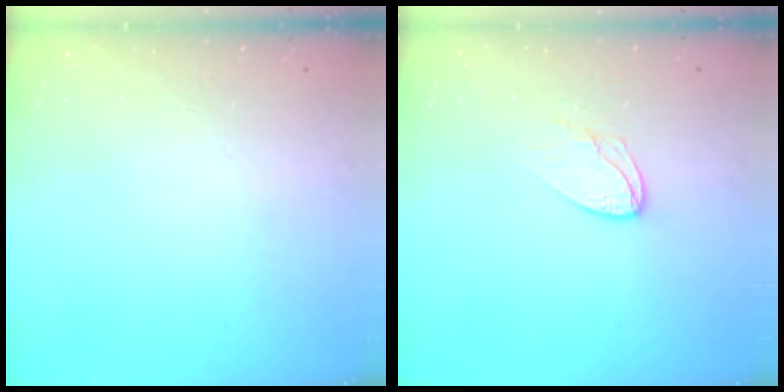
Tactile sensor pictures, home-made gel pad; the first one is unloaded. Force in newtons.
{"total": 5.0, "press": 5.0, "slide": 0.4}